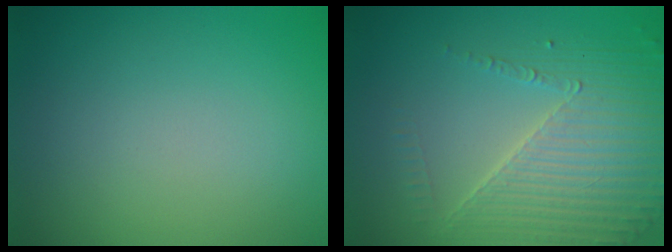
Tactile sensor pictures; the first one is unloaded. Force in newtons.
{"total": 5.1, "press": 4.2, "slide": 2.9}